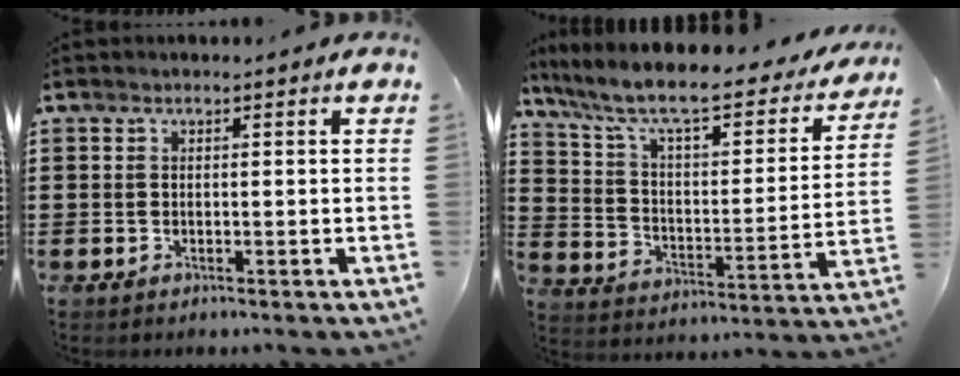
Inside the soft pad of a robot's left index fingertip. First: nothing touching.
{"total": 9.1, "force": [7.1, 1.4, 5.4], "torque": [-0.134, -0.049, 0.116]}